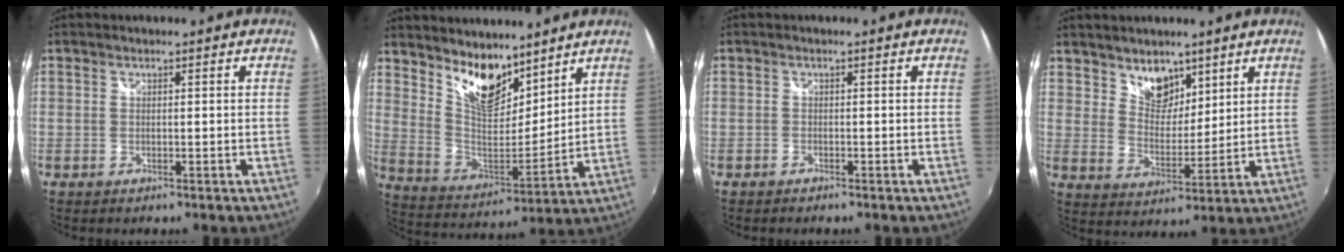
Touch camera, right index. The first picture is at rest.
{"total": 12.3, "force": [9.2, 5.2, 6.2], "torque": [-0.114, -0.004, 0.175]}
{"total": 1.0, "force": [-0.9, 0.4, 0.2], "torque": [-0.009, -0.002, -0.018]}
{"total": 7.4, "force": [5.3, 4.3, 3.0], "torque": [-0.034, -0.002, 0.095]}